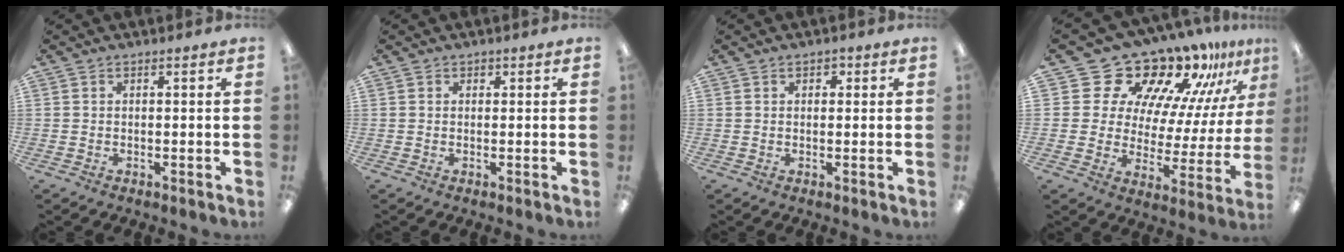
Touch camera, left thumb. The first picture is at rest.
{"total": 0.8, "force": [0.4, 0.7, 0.1], "torque": [0.005, 0.000, 0.006]}
{"total": 2.0, "force": [0.8, 1.4, 1.1], "torque": [-0.007, 0.000, 0.010]}
{"total": 19.6, "force": [16.0, 9.6, 6.2], "torque": [-0.113, -0.132, 0.282]}